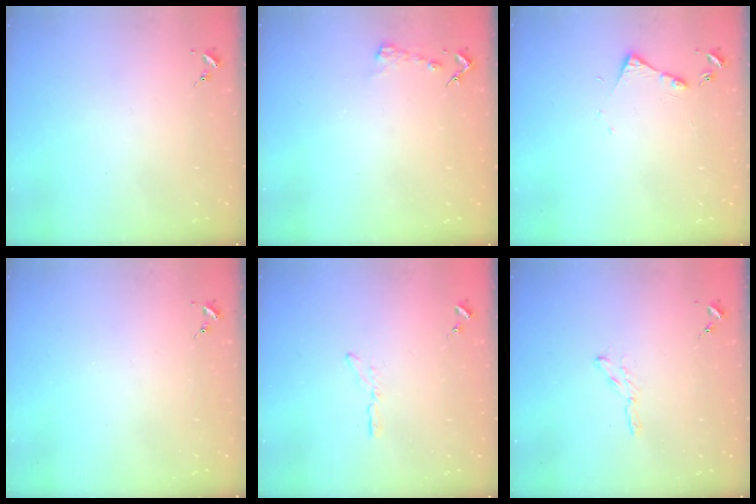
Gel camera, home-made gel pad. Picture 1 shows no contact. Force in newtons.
{"total": 3.1, "press": 3.1, "slide": 0.2}
{"total": 5.5, "press": 5.4, "slide": 0.7}
{"total": 0.0}
{"total": 3.2, "press": 3.2, "slide": 0.3}
{"total": 2.4, "press": 2.4, "slide": 0.2}